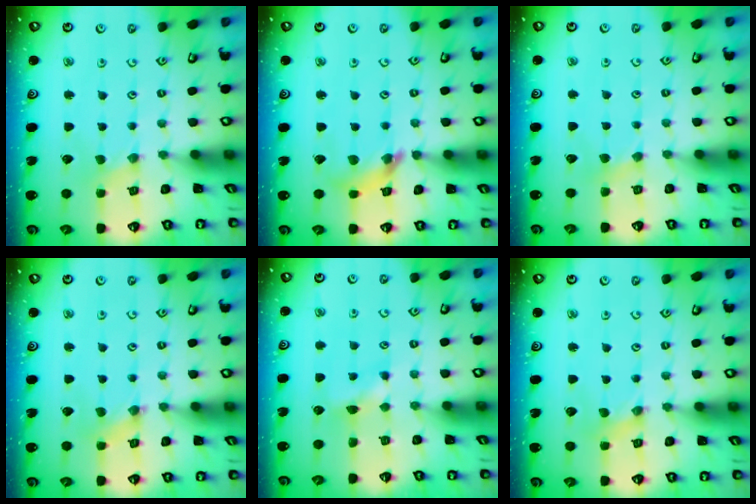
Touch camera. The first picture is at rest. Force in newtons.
{"total": 7.8, "press": 7.7, "slide": 0.9}
{"total": 2.4, "press": 2.4, "slide": 0.3}
{"total": 0.0}
{"total": 4.6, "press": 4.5, "slide": 0.8}
{"total": 0.0}